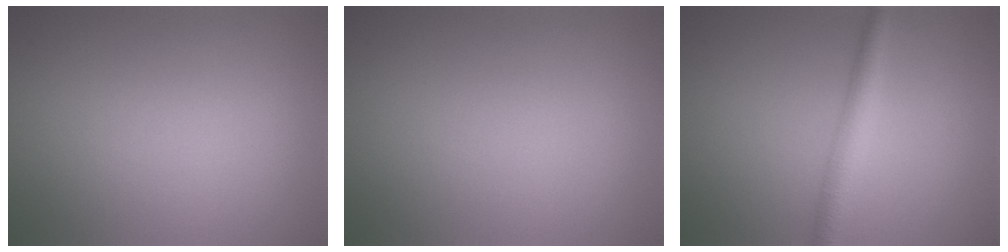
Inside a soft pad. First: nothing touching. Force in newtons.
{"total": 0.0}
{"total": 2.8, "press": 2.8, "slide": 0.0}